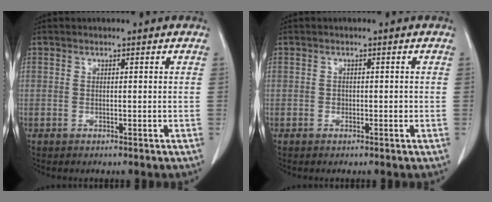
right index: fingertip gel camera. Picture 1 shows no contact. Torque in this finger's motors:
{"motor_torque": [0.06, -0.04, -0.01, 0.02]}